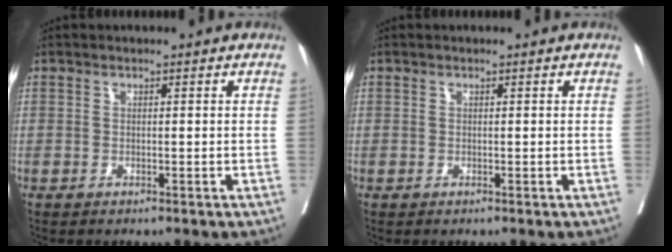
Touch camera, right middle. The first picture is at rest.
{"total": 0.0}